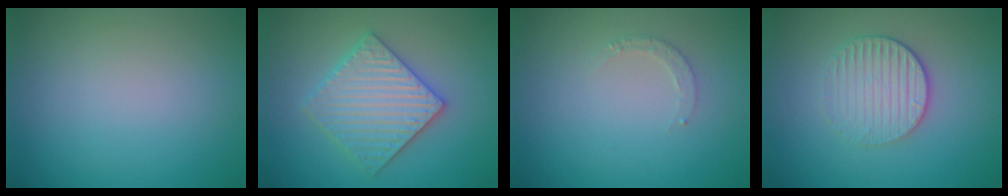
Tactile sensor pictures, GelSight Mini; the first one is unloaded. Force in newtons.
{"total": 5.7, "press": 5.6, "slide": 1.1}
{"total": 1.3, "press": 1.2, "slide": 0.2}
{"total": 3.0, "press": 2.7, "slide": 1.3}